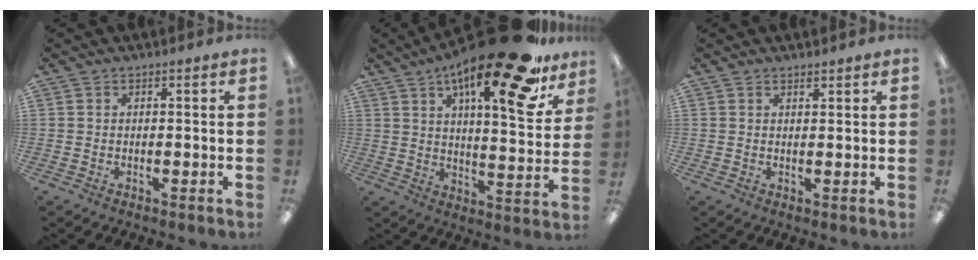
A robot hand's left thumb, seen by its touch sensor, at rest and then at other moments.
{"total": 23.8, "force": [15.1, 6.3, 17.3], "torque": [-0.266, -0.085, 0.237]}
{"total": 1.3, "force": [1.3, 0.3, 0.2], "torque": [-0.005, -0.002, 0.024]}